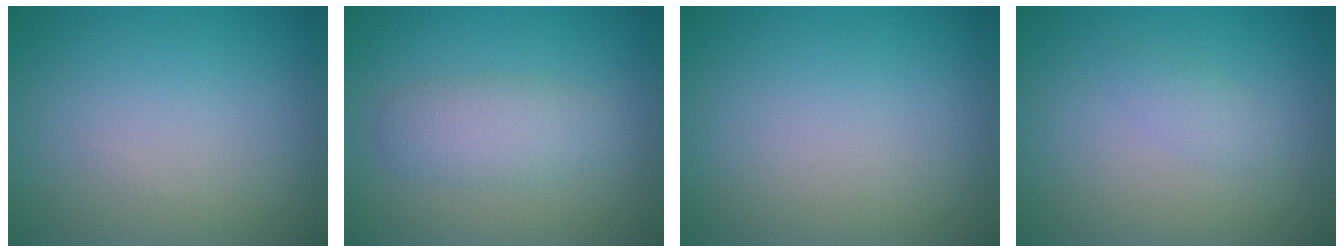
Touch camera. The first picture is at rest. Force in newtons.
{"total": 2.8, "press": 2.8, "slide": 0.1}
{"total": 0.0}
{"total": 1.1, "press": 1.1, "slide": 0.0}